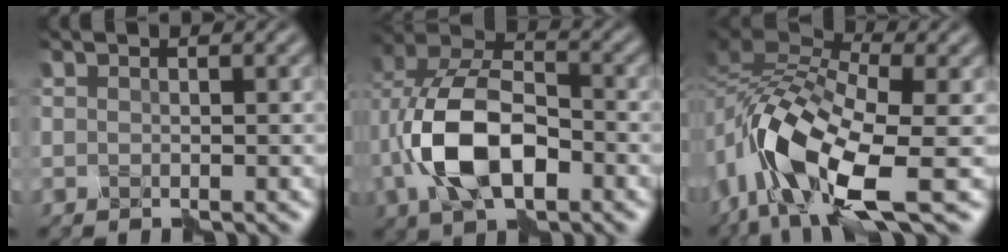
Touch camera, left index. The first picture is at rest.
{"total": 9.4, "force": [-2.8, 5.3, 7.2], "torque": [-0.162, 0.007, -0.060]}
{"total": 11.8, "force": [-5.3, 4.7, 9.5], "torque": [-0.189, 0.001, -0.110]}